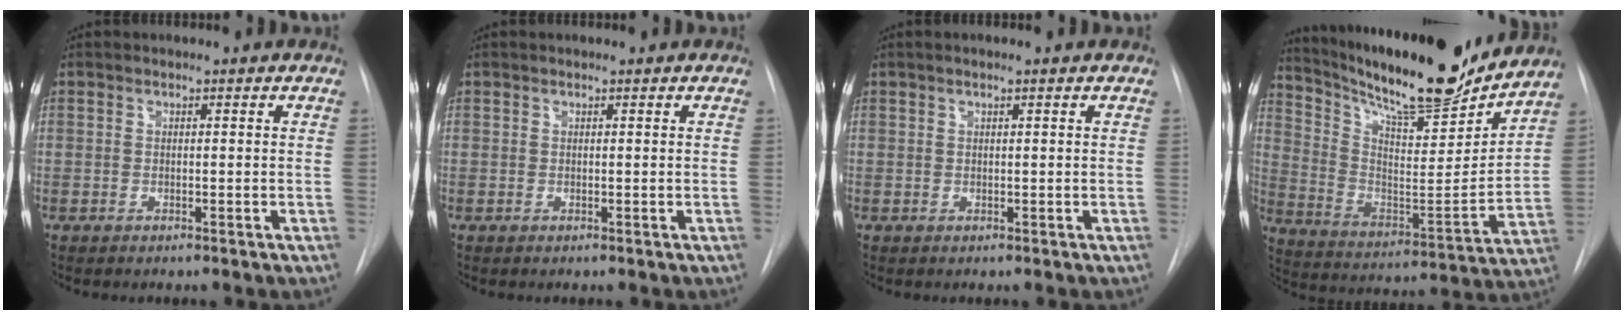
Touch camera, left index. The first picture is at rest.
{"total": 0.0}
{"total": 1.0, "force": [0.7, -0.1, 0.8], "torque": [-0.019, 0.003, 0.011]}
{"total": 22.1, "force": [19.3, 3.4, 10.2], "torque": [-0.187, -0.025, 0.302]}